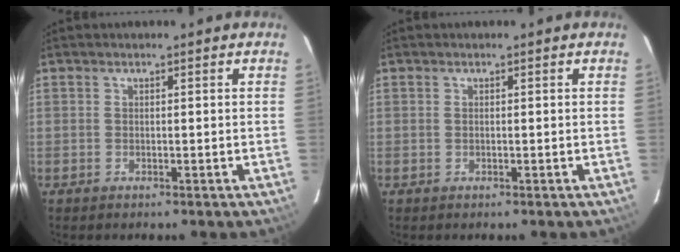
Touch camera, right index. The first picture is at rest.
{"total": 0.0}